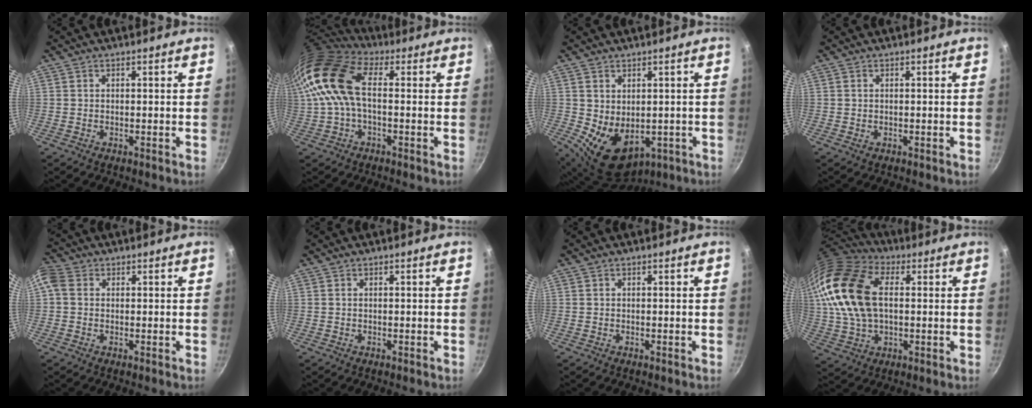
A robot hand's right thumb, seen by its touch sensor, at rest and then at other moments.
{"total": 13.6, "force": [1.9, 7.4, 11.3], "torque": [-0.215, 0.023, 0.024]}
{"total": 9.9, "force": [-0.5, 7.1, 6.9], "torque": [-0.094, -0.020, 0.018]}
{"total": 0.0}
{"total": 3.6, "force": [0.5, 3.0, 2.0], "torque": [-0.041, 0.010, -0.003]}
{"total": 0.0}
{"total": 0.0}
{"total": 20.7, "force": [3.5, 12.9, 15.8], "torque": [-0.304, 0.017, 0.057]}